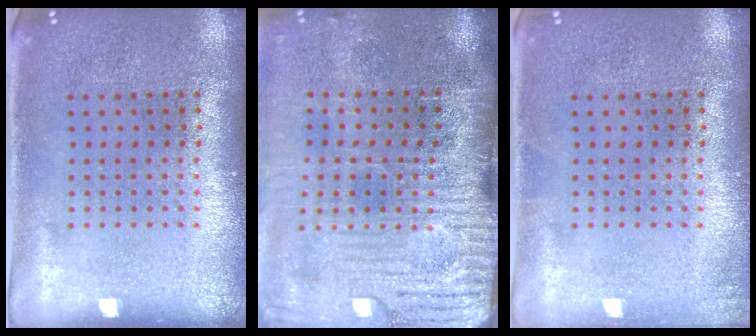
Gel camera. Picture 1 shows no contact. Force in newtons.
{"total": 4.8, "press": 3.9, "slide": 2.8}
{"total": 0.7, "press": 0.7, "slide": 0.1}